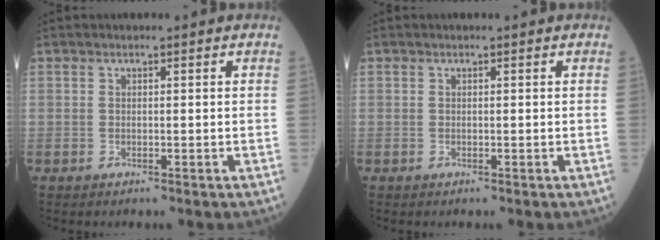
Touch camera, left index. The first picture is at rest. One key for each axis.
{"total": 0.0}